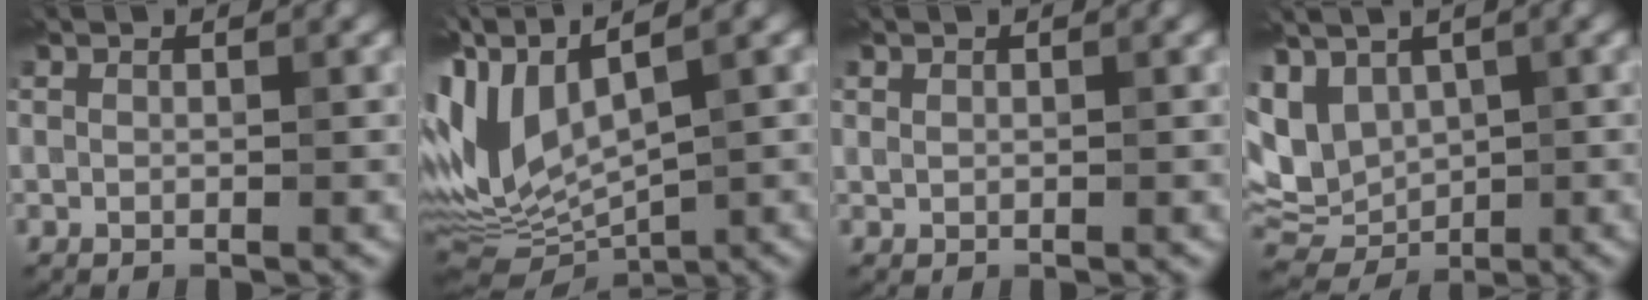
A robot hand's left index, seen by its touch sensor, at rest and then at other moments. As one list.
[{"total": 9.4, "force": [1.2, 4.4, 8.2], "torque": [-0.197, 0.002, 0.035]}, {"total": 0.0}, {"total": 7.4, "force": [1.6, 5.1, 5.2], "torque": [-0.104, 0.012, 0.044]}]